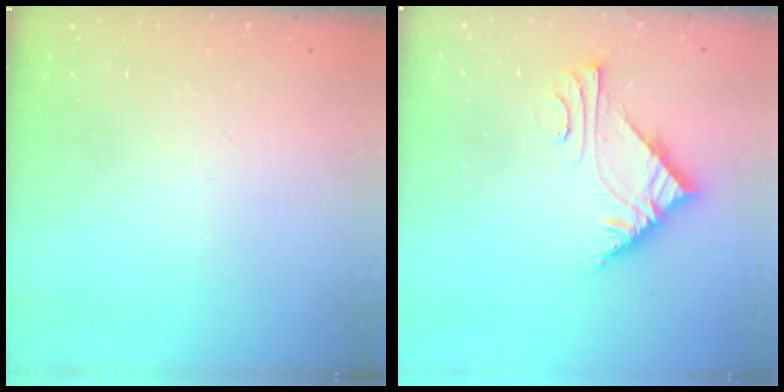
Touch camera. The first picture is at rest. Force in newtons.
{"total": 6.9, "press": 6.8, "slide": 0.5}